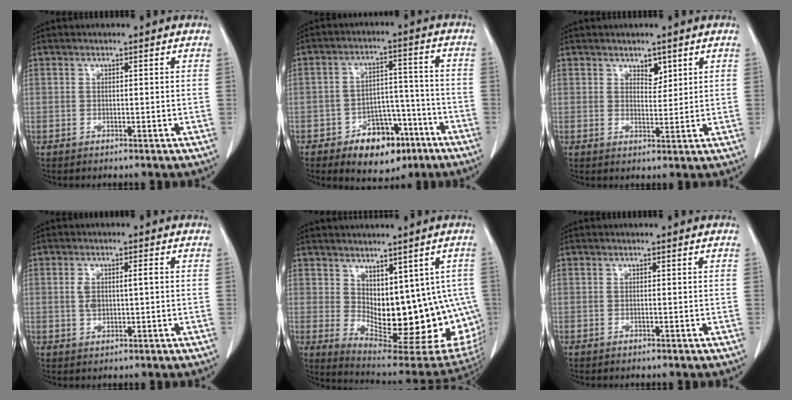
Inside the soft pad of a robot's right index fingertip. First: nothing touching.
{"total": 9.9, "force": [-5.7, 5.7, 5.7], "torque": [-0.075, 0.023, -0.081]}
{"total": 2.4, "force": [1.6, 1.3, 1.2], "torque": [-0.015, -0.005, 0.028]}
{"total": 3.8, "force": [0.3, 1.6, 3.4], "torque": [-0.071, 0.009, 0.010]}
{"total": 18.8, "force": [-1.0, 9.2, 16.4], "torque": [-0.170, -0.006, 0.012]}
{"total": 0.0}